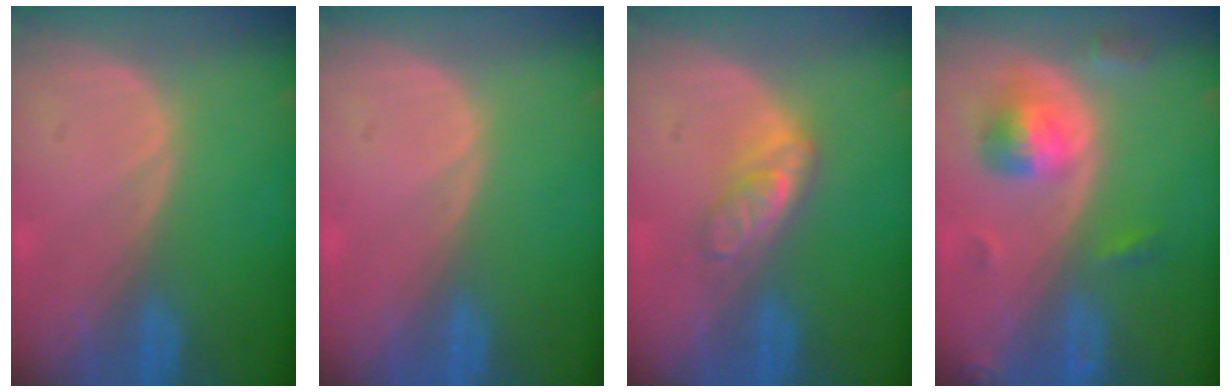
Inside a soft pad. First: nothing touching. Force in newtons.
{"total": 0.0}
{"total": 4.7, "press": 4.1, "slide": 2.2}
{"total": 5.3, "press": 5.1, "slide": 1.5}